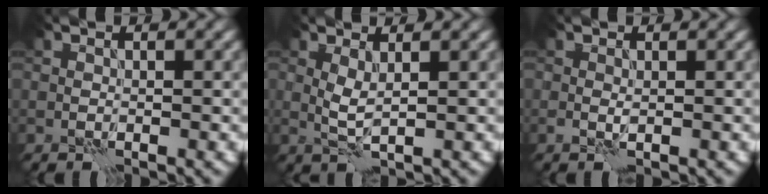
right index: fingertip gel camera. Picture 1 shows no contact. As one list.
[{"total": 1.6, "force": [0.8, 0.1, 1.3], "torque": [-0.034, -0.001, 0.018]}, {"total": 0.6, "force": [0.4, 0.0, 0.3], "torque": [-0.008, -0.003, 0.008]}]